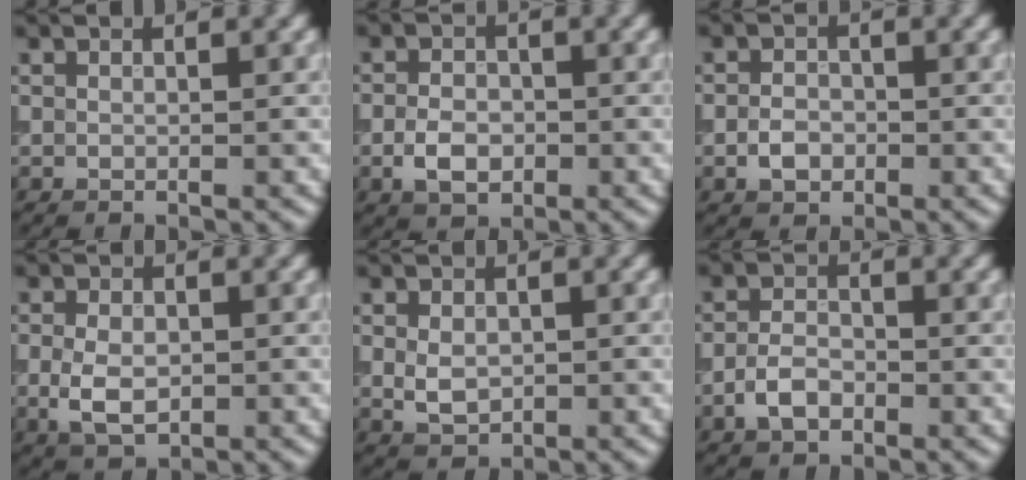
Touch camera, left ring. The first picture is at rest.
{"total": 3.2, "force": [-1.0, 2.2, 2.1], "torque": [-0.036, 0.001, -0.024]}
{"total": 2.3, "force": [-0.8, 1.7, 1.3], "torque": [-0.022, 0.002, -0.020]}
{"total": 3.7, "force": [-0.6, 2.4, 2.8], "torque": [-0.058, -0.004, -0.013]}
{"total": 2.6, "force": [-0.1, 1.9, 1.7], "torque": [-0.033, -0.003, -0.001]}
{"total": 2.8, "force": [-1.4, 1.7, 1.8], "torque": [-0.032, 0.005, -0.033]}